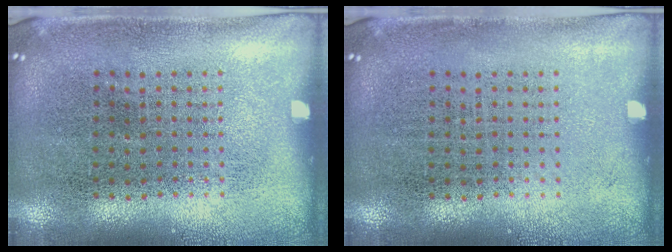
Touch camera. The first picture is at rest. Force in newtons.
{"total": 0.0}